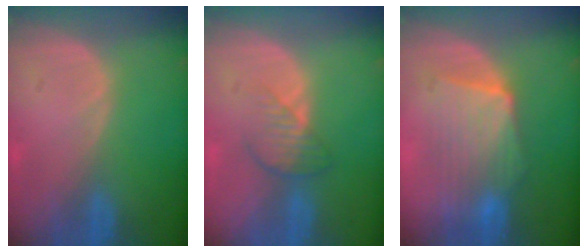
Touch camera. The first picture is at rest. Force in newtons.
{"total": 3.9, "press": 3.5, "slide": 1.7}
{"total": 7.9, "press": 7.9, "slide": 0.9}